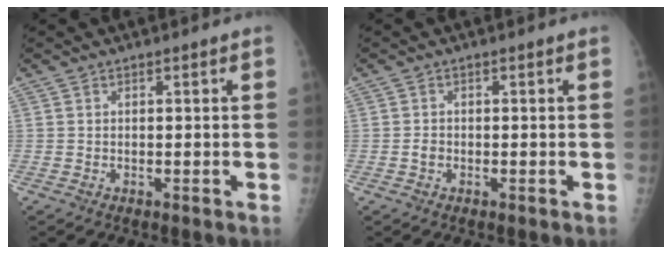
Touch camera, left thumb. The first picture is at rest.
{"total": 1.3, "force": [-0.5, 1.0, 0.6], "torque": [-0.004, 0.005, -0.008]}